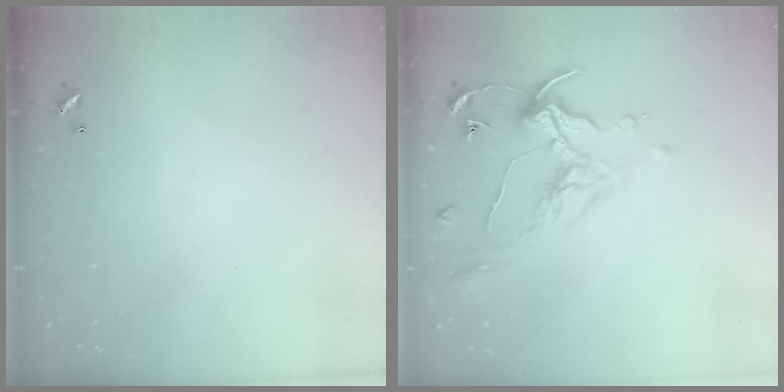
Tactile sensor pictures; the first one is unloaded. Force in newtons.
{"total": 0.8, "press": 0.7, "slide": 0.5}